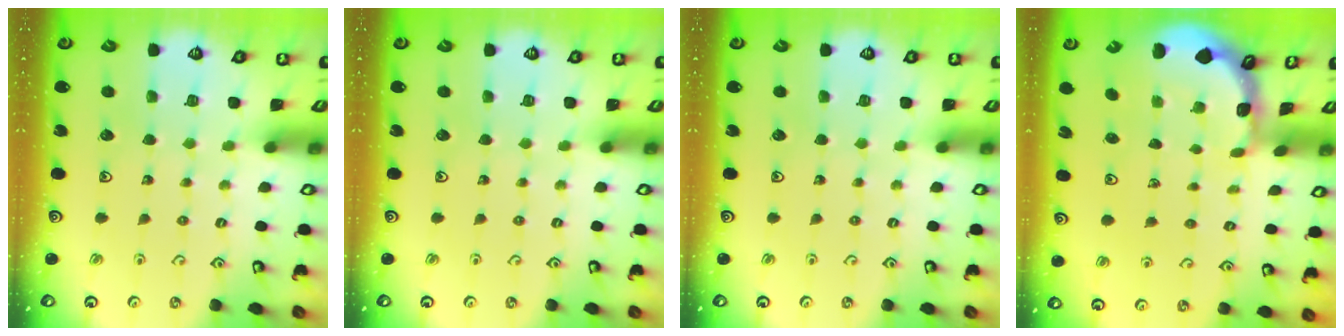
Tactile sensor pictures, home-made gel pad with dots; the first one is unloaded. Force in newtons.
{"total": 0.0}
{"total": 0.0}
{"total": 1.5, "press": 1.5, "slide": 0.1}